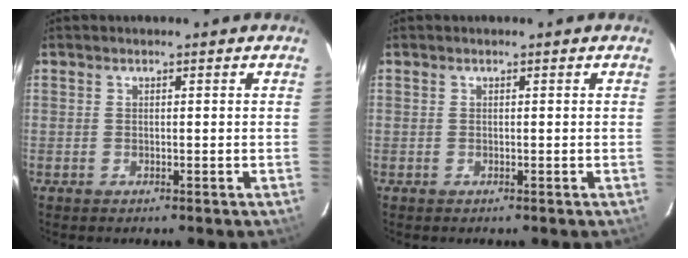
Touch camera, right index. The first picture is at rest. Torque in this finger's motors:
{"motor_torque": [0.09, 0.17, 0.00, 0.00]}